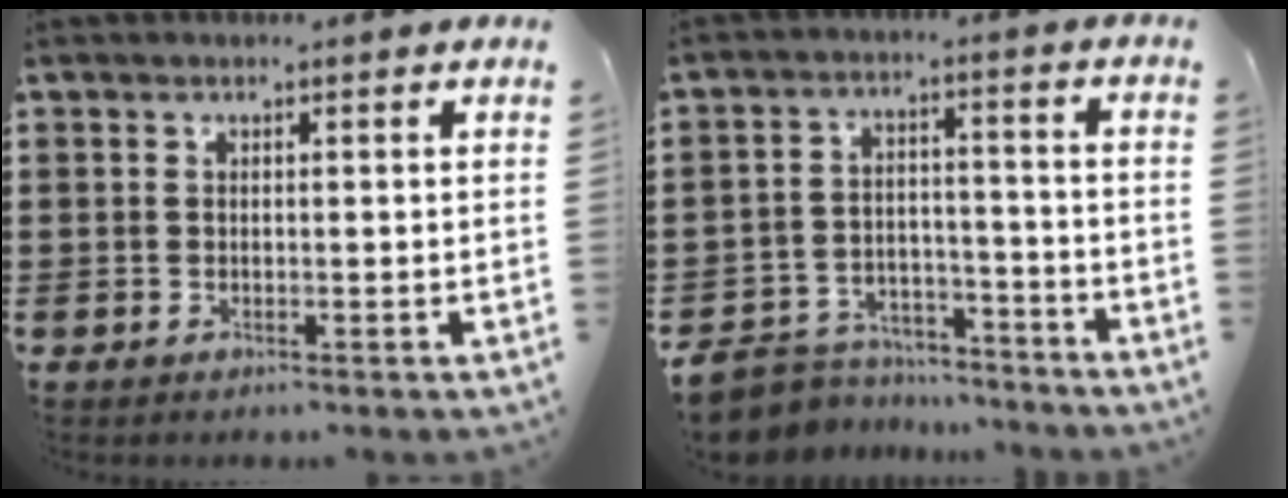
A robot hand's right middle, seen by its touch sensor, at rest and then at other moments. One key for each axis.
{"total": 7.3, "fx": -7.0, "fy": 1.7, "fz": 0.7, "tx": -0.025, "ty": 0.013, "tz": -0.142}